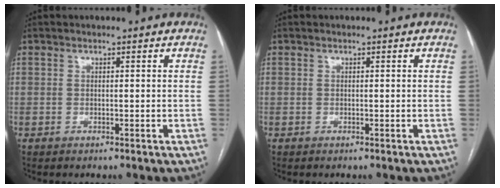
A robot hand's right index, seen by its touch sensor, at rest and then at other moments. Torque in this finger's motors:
{"motor_torque": [0.00, 0.00, 0.01, 0.00]}